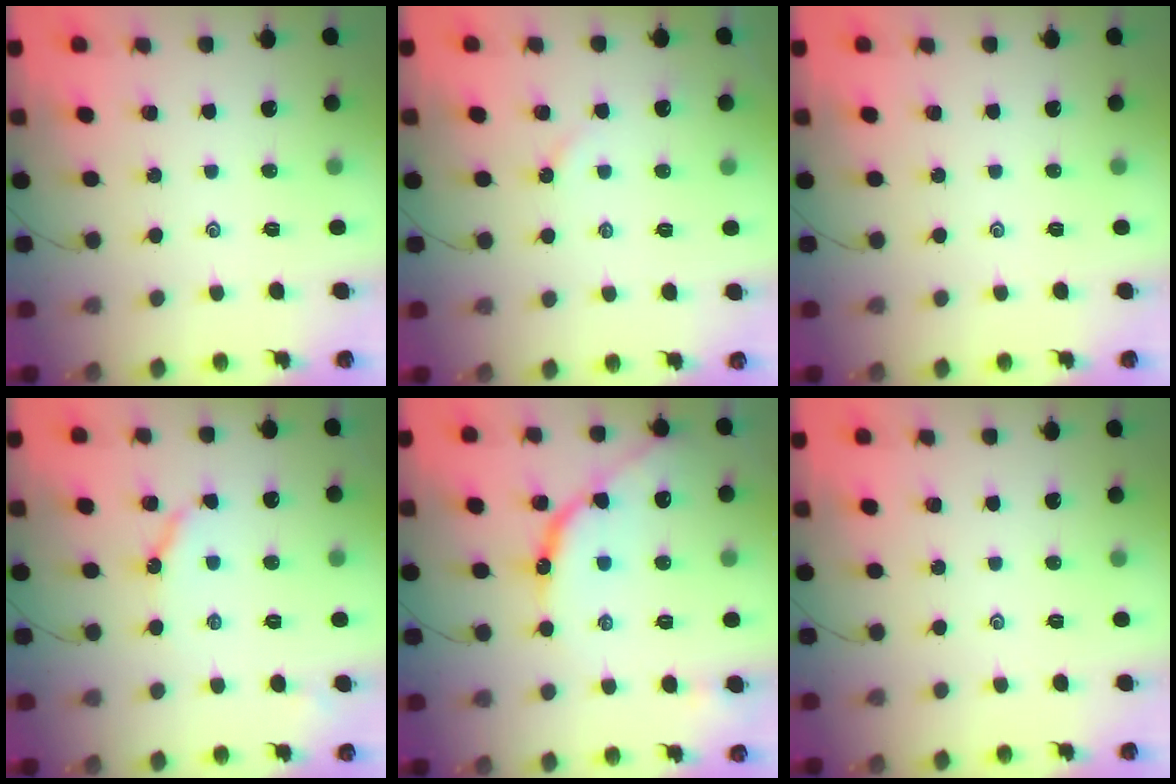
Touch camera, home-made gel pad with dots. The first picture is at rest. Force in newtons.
{"total": 2.7, "press": 2.7, "slide": 0.5}
{"total": 0.0}
{"total": 5.4, "press": 5.4, "slide": 0.3}
{"total": 9.9, "press": 9.9, "slide": 1.0}
{"total": 0.0}